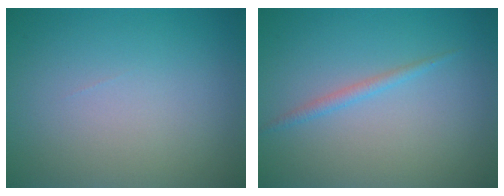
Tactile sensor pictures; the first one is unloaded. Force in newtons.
{"total": 1.1, "press": 1.1, "slide": 0.0}